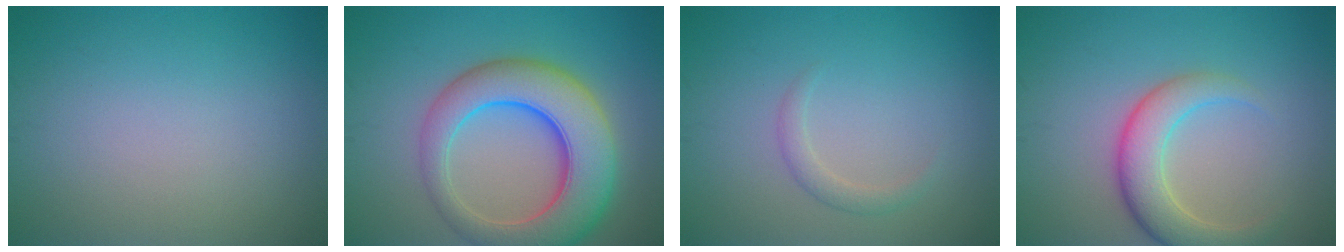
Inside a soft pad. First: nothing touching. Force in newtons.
{"total": 9.5, "press": 9.5, "slide": 0.6}
{"total": 1.4, "press": 1.4, "slide": 0.1}
{"total": 4.7, "press": 4.7, "slide": 0.3}